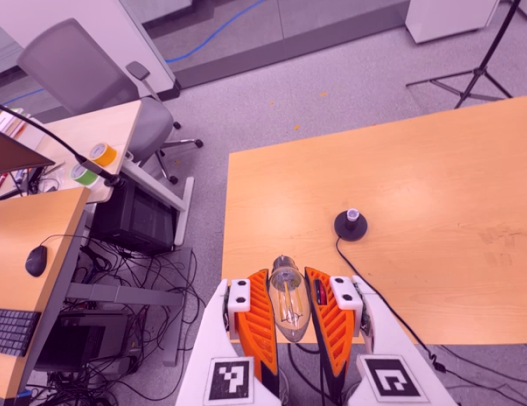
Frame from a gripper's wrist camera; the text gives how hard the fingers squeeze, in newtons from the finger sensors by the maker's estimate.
{"total": 20.7, "left": 22.3, "right": 19.1}